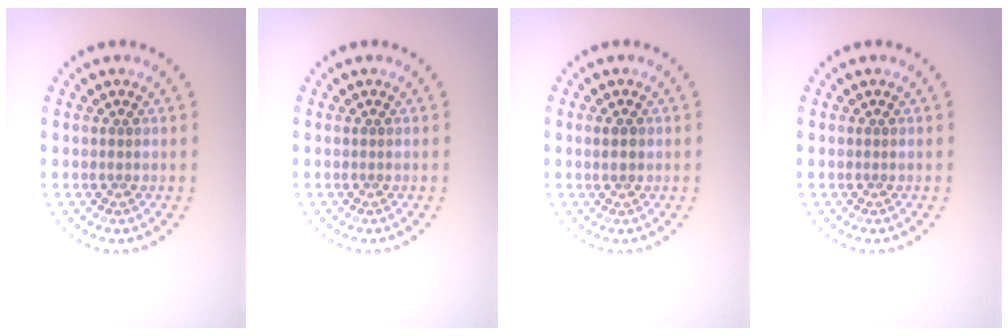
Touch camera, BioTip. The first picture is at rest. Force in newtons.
{"total": 0.0}
{"total": 1.1, "press": 1.1, "slide": 0.3}
{"total": 0.0}